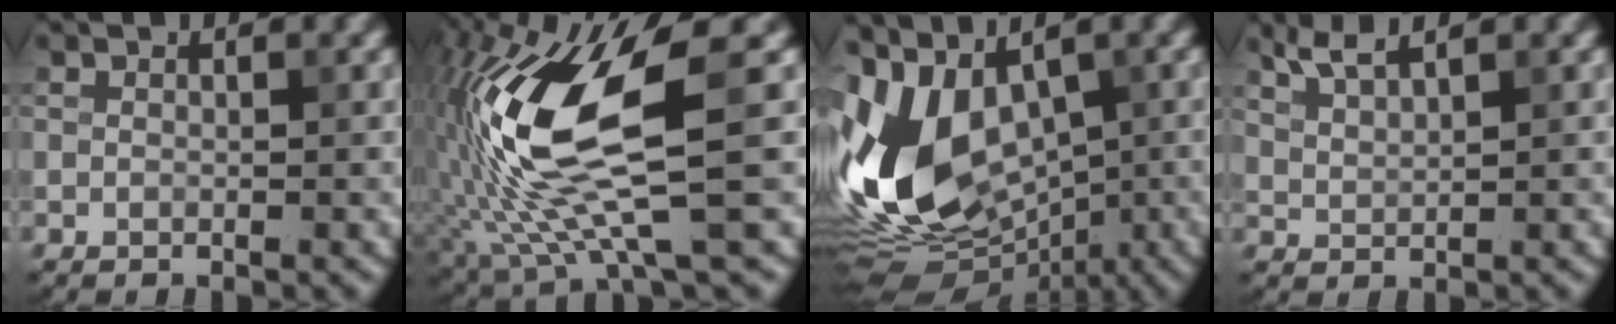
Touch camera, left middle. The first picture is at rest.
{"total": 12.1, "force": [0.5, 3.4, 11.6], "torque": [-0.237, -0.004, 0.010]}
{"total": 13.9, "force": [-0.3, 8.8, 10.7], "torque": [-0.210, -0.005, -0.013]}
{"total": 2.4, "force": [2.0, 0.4, 1.2], "torque": [-0.024, 0.004, 0.047]}